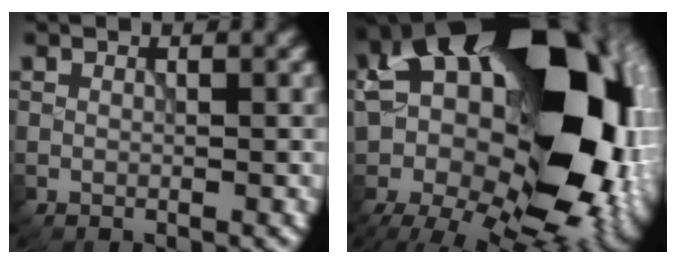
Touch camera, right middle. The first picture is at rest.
{"total": 23.0, "force": [1.2, 14.8, 17.5], "torque": [-0.296, -0.021, 0.047]}